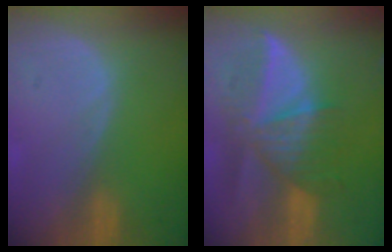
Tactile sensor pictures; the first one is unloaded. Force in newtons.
{"total": 8.4, "press": 7.9, "slide": 2.9}